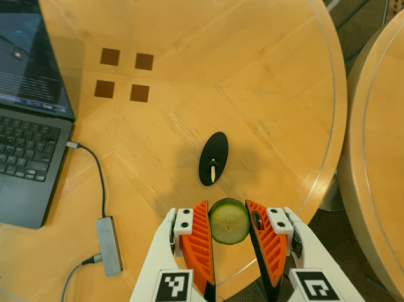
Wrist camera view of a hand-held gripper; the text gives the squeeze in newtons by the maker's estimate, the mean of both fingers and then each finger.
{"total": 8.0, "left": 7.9, "right": 8.1}